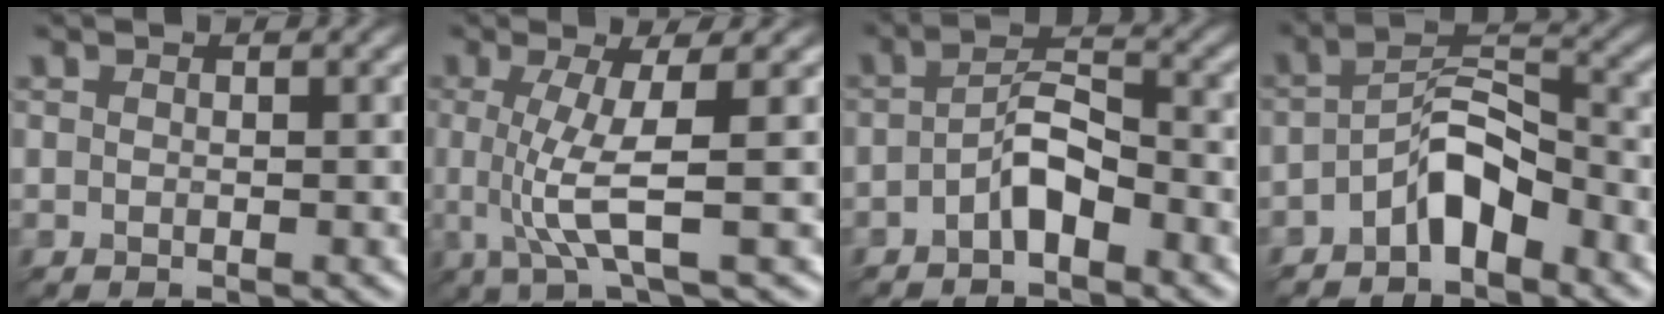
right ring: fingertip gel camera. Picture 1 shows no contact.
{"total": 4.1, "force": [0.0, 0.2, 4.1], "torque": [-0.094, 0.005, 0.014]}
{"total": 2.7, "force": [-2.0, 0.4, 1.8], "torque": [-0.045, 0.016, -0.029]}
{"total": 4.3, "force": [-3.3, 1.1, 2.5], "torque": [-0.053, 0.018, -0.054]}